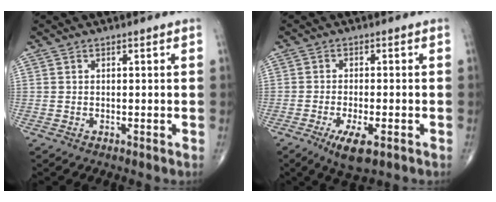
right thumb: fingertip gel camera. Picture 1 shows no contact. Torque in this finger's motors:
{"motor_torque": [-0.05, 0.61, 0.38, 0.12, 0.17]}